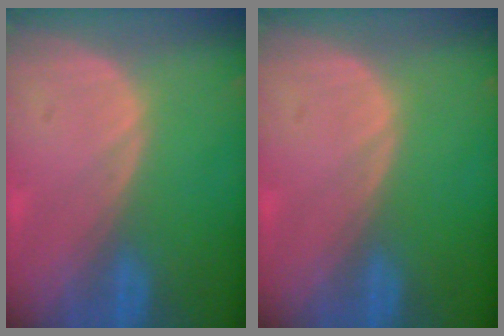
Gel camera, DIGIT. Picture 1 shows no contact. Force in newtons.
{"total": 0.0}